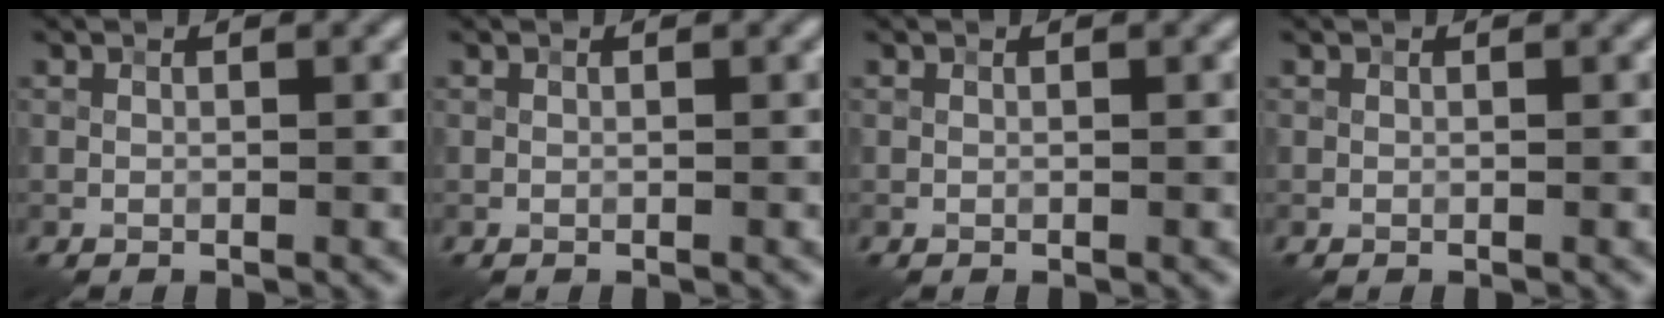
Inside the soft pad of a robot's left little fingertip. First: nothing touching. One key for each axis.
{"total": 0.0}
{"total": 0.0}
{"total": 0.0}